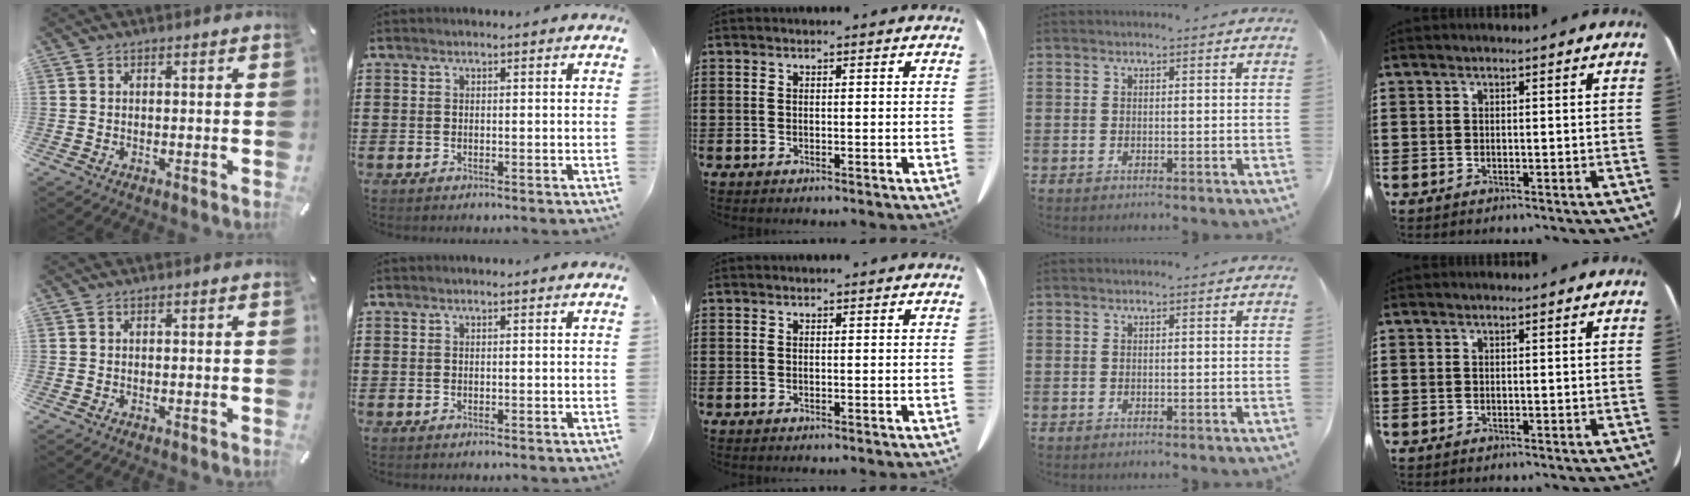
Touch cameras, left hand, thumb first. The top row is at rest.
{}